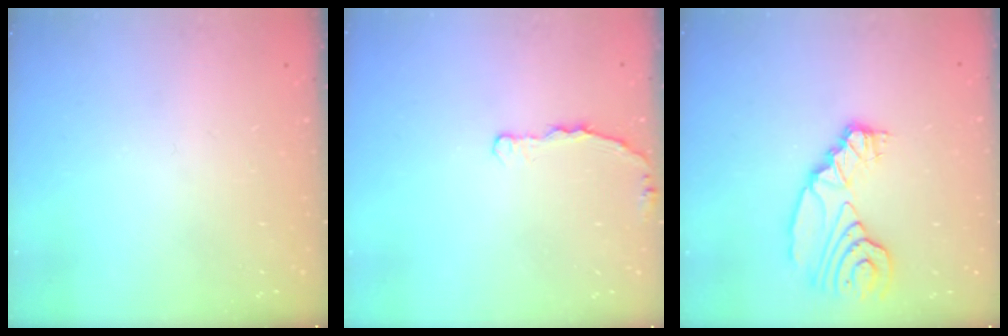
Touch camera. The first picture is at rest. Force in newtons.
{"total": 2.9, "press": 2.9, "slide": 0.4}
{"total": 10.5, "press": 10.5, "slide": 0.6}